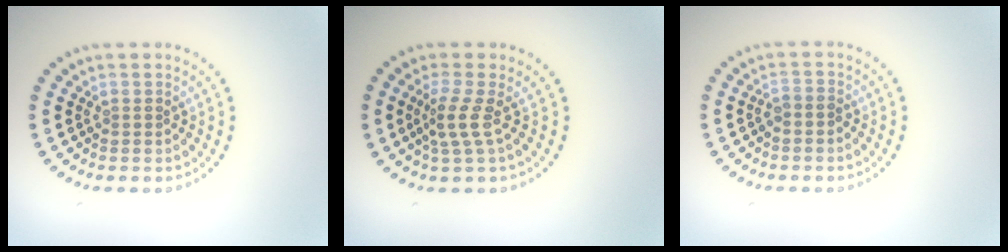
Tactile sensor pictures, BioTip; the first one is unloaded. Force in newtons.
{"total": 2.3, "press": 1.6, "slide": 1.7}
{"total": 0.9, "press": 0.7, "slide": 0.6}